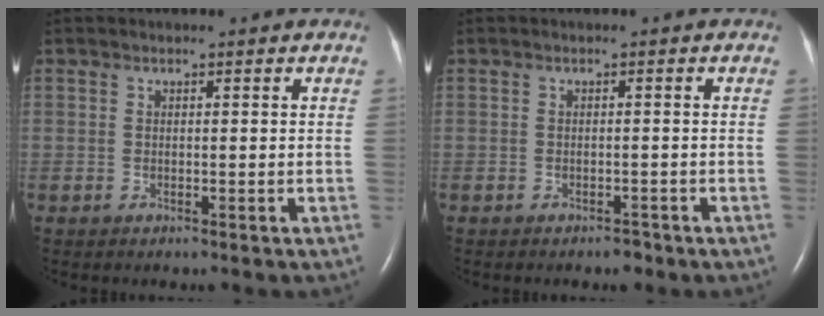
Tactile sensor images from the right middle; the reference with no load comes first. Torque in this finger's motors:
{"motor_torque": [-0.06, 0.09, -0.01, 0.00]}